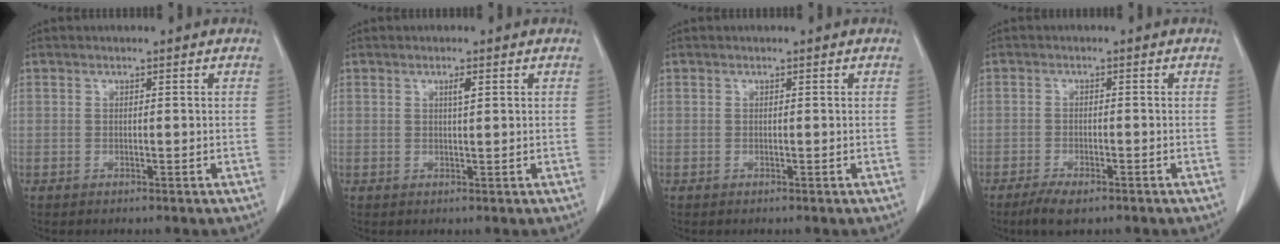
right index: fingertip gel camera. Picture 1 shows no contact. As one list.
[{"total": 1.3, "force": [0.6, 0.1, 1.1], "torque": [-0.018, -0.001, 0.008]}, {"total": 0.0}, {"total": 3.6, "force": [-2.5, 1.0, 2.4], "torque": [-0.044, -0.004, -0.042]}]